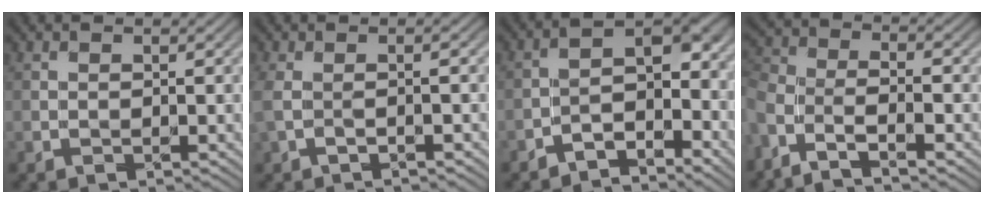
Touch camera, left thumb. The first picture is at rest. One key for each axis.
{"total": 2.3, "fx": -0.2, "fy": 0.1, "fz": 2.3, "tx": -0.056, "ty": -0.002, "tz": -0.006}
{"total": 5.1, "fx": -4.1, "fy": 2.1, "fz": 2.2, "tx": -0.012, "ty": 0.010, "tz": -0.081}
{"total": 5.1, "fx": -3.9, "fy": 1.1, "fz": 3.0, "tx": -0.072, "ty": -0.004, "tz": -0.081}